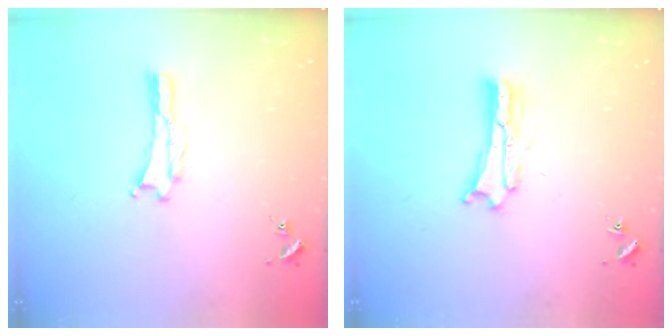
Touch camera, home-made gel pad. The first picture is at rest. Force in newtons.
{"total": 1.2, "press": 1.2, "slide": 0.2}